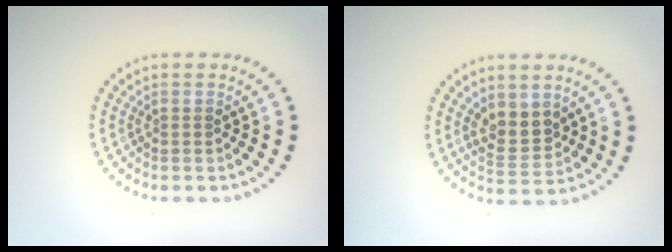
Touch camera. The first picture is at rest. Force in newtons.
{"total": 2.8, "press": 2.6, "slide": 1.0}